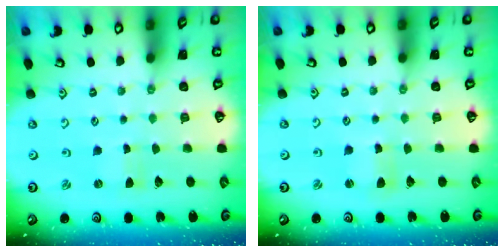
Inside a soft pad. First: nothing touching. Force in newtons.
{"total": 2.2, "press": 2.2, "slide": 0.3}